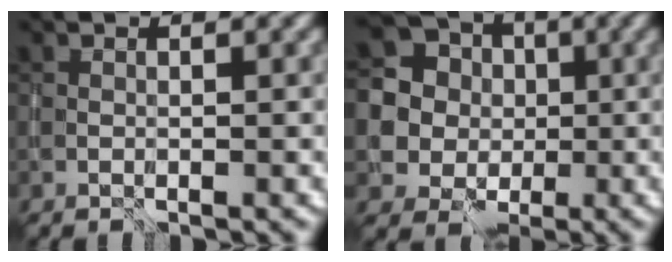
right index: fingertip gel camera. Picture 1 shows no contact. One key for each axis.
{"total": 13.8, "fx": 2.3, "fy": 13.1, "fz": 3.7, "tx": -0.132, "ty": 0.011, "tz": 0.035}